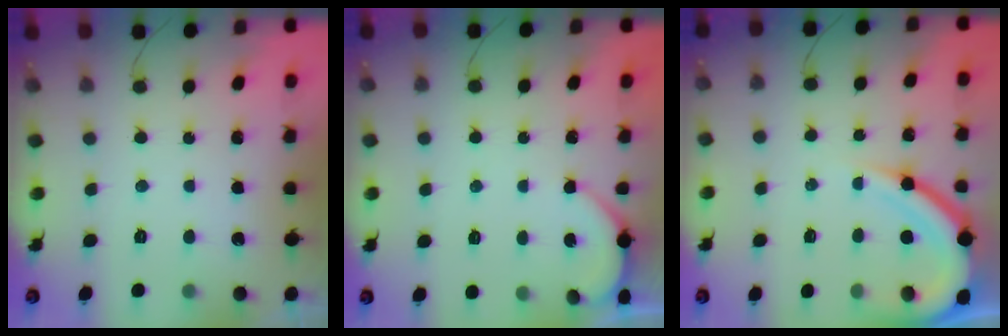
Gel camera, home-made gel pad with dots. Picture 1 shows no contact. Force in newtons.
{"total": 2.4, "press": 2.3, "slide": 0.3}
{"total": 13.0, "press": 13.0, "slide": 1.1}